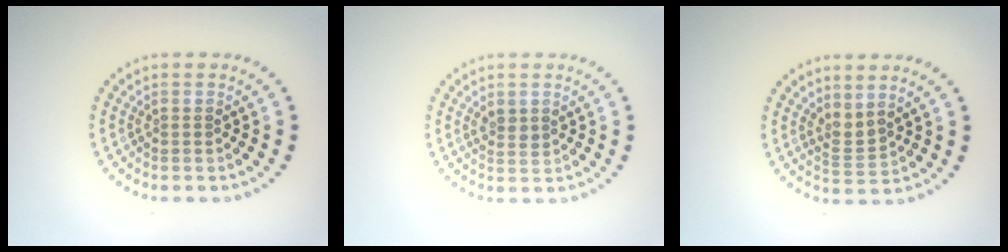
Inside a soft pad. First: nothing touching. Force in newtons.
{"total": 1.4, "press": 1.3, "slide": 0.5}
{"total": 1.7, "press": 1.2, "slide": 1.1}